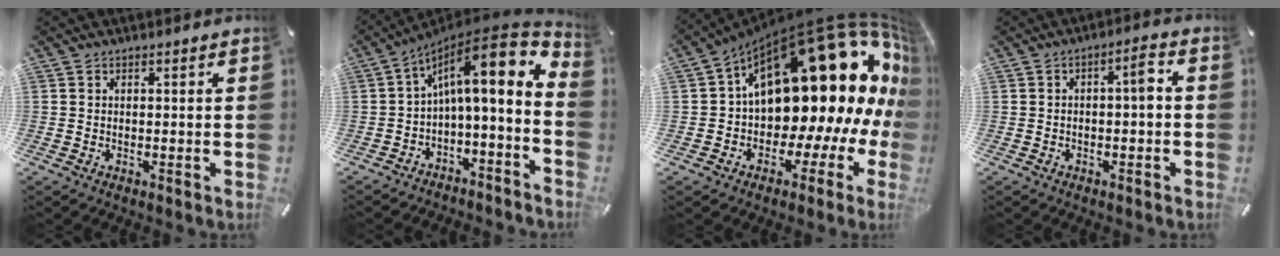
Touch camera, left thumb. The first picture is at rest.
{"total": 14.3, "force": [5.5, 4.5, 12.4], "torque": [-0.177, -0.050, 0.088]}
{"total": 28.7, "force": [9.4, 15.4, 22.3], "torque": [-0.320, -0.120, 0.182]}
{"total": 4.2, "force": [-0.7, 1.4, 3.9], "torque": [-0.062, 0.014, -0.019]}